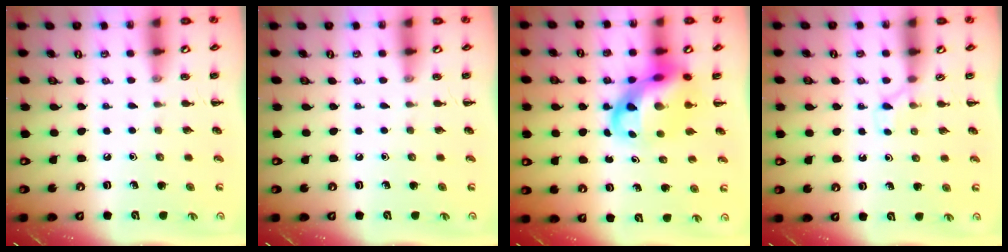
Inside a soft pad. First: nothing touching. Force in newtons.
{"total": 0.0}
{"total": 11.7, "press": 11.3, "slide": 3.2}
{"total": 2.5, "press": 2.3, "slide": 1.0}